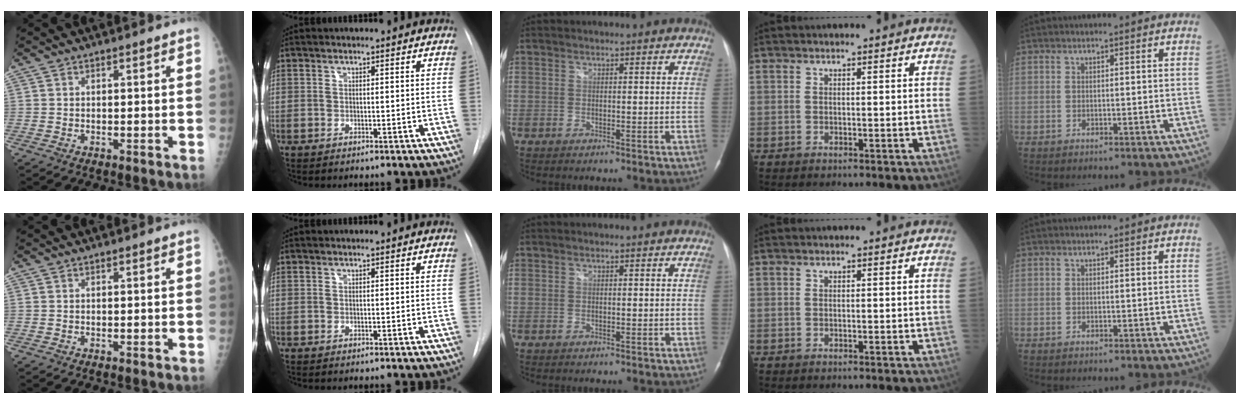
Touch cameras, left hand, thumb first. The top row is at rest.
{}